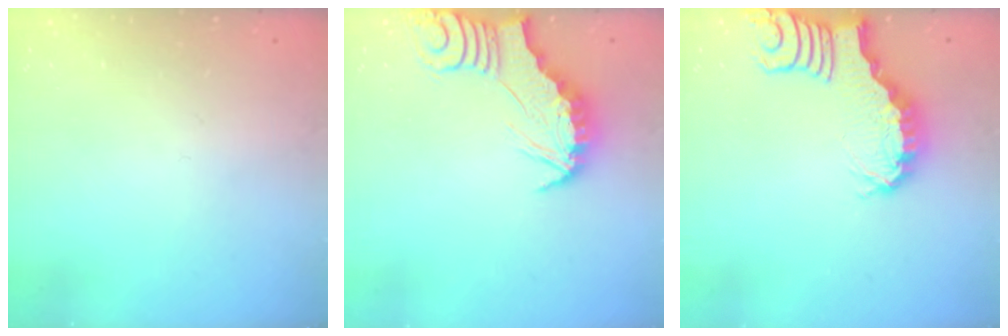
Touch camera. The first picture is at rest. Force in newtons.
{"total": 3.0, "press": 3.0, "slide": 0.3}
{"total": 2.7, "press": 2.6, "slide": 0.4}